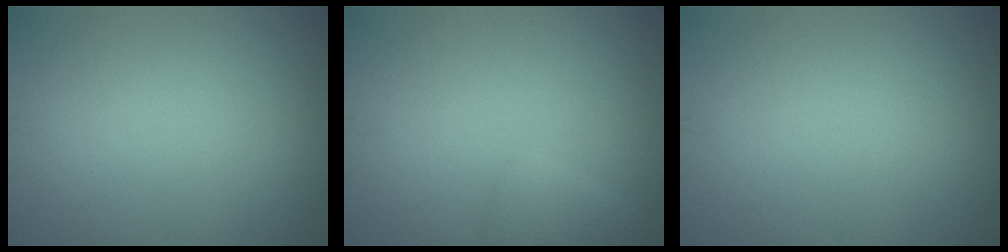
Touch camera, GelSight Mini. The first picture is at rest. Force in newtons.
{"total": 1.6, "press": 1.6, "slide": 0.1}
{"total": 0.0}